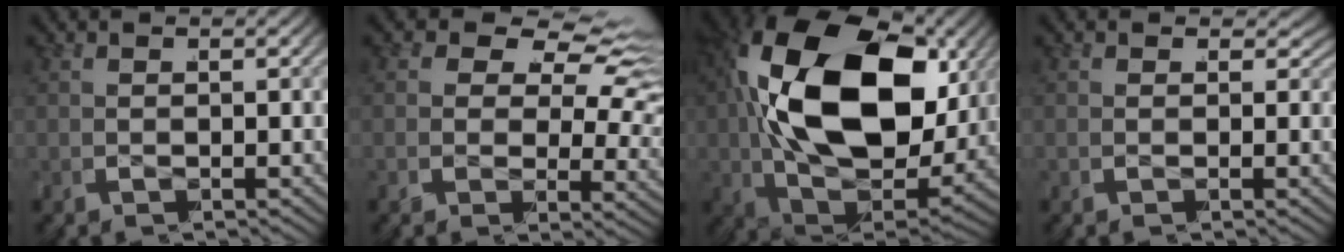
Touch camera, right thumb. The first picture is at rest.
{"total": 9.0, "force": [2.0, 5.6, 6.7], "torque": [-0.098, -0.004, 0.026]}
{"total": 25.4, "force": [1.1, 15.7, 20.0], "torque": [-0.403, -0.043, 0.038]}
{"total": 1.7, "force": [0.7, 1.2, 0.9], "torque": [-0.014, -0.008, 0.010]}